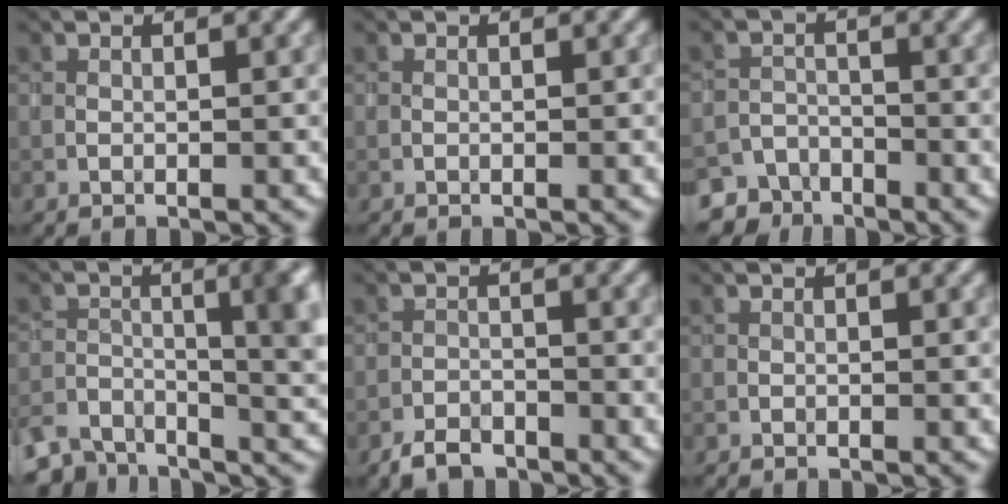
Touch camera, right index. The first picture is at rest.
{"total": 0.0}
{"total": 3.1, "force": [-2.8, 1.3, -0.4], "torque": [0.019, -0.006, -0.051]}
{"total": 8.0, "force": [-4.6, 3.9, 5.3], "torque": [-0.078, -0.027, -0.073]}
{"total": 1.9, "force": [-1.7, 0.6, 0.2], "torque": [-0.004, 0.002, -0.038]}
{"total": 0.0}